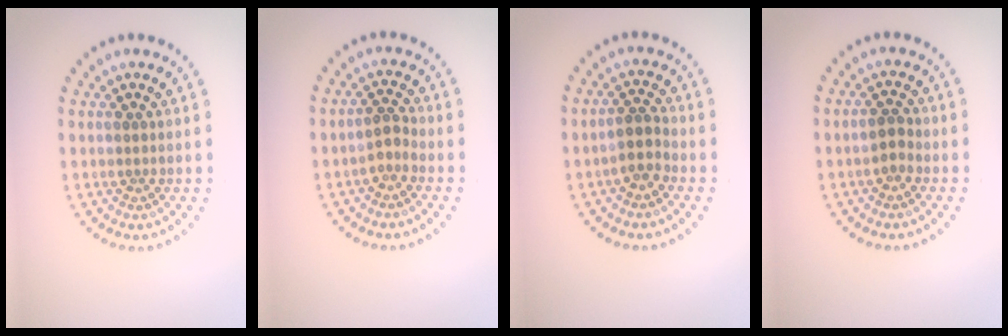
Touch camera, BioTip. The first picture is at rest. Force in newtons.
{"total": 1.5, "press": 1.1, "slide": 1.1}
{"total": 2.2, "press": 1.7, "slide": 1.3}
{"total": 1.5, "press": 1.5, "slide": 0.4}